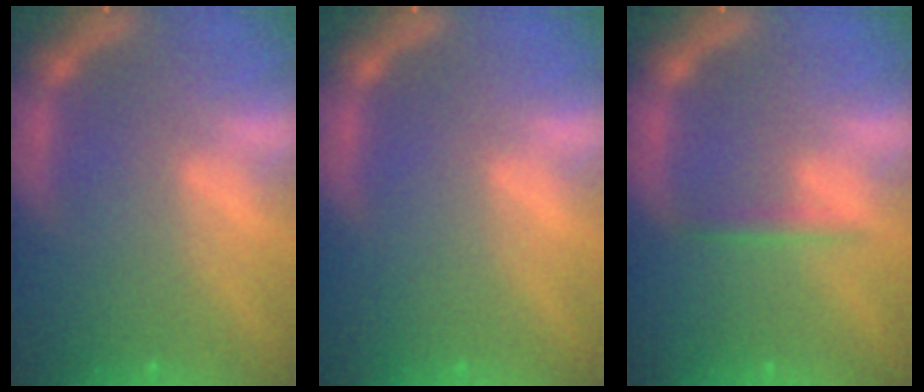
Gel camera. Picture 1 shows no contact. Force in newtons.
{"total": 0.0}
{"total": 1.4}